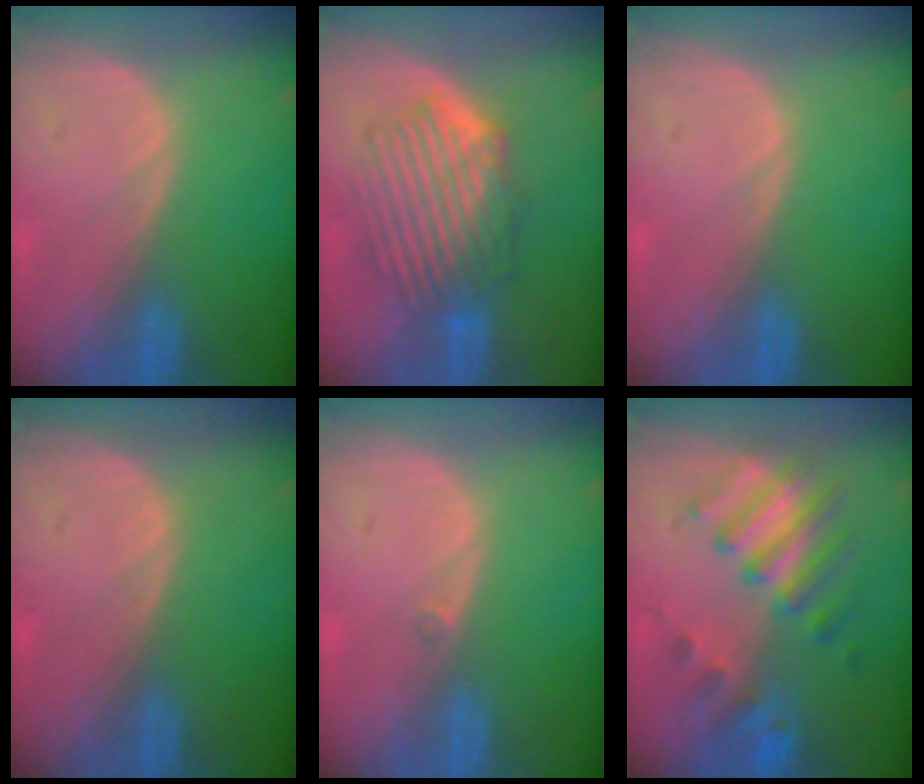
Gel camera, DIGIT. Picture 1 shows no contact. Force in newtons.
{"total": 8.4, "press": 7.9, "slide": 3.0}
{"total": 0.0}
{"total": 0.0}
{"total": 0.6, "press": 0.5, "slide": 0.3}
{"total": 8.0, "press": 7.7, "slide": 1.9}